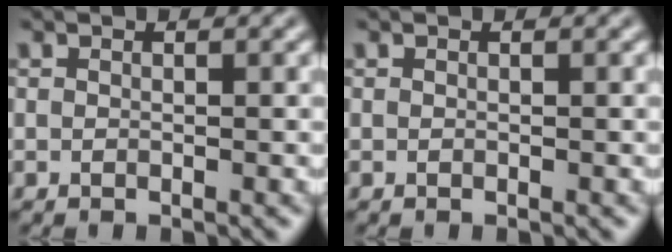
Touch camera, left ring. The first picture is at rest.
{"total": 0.0}